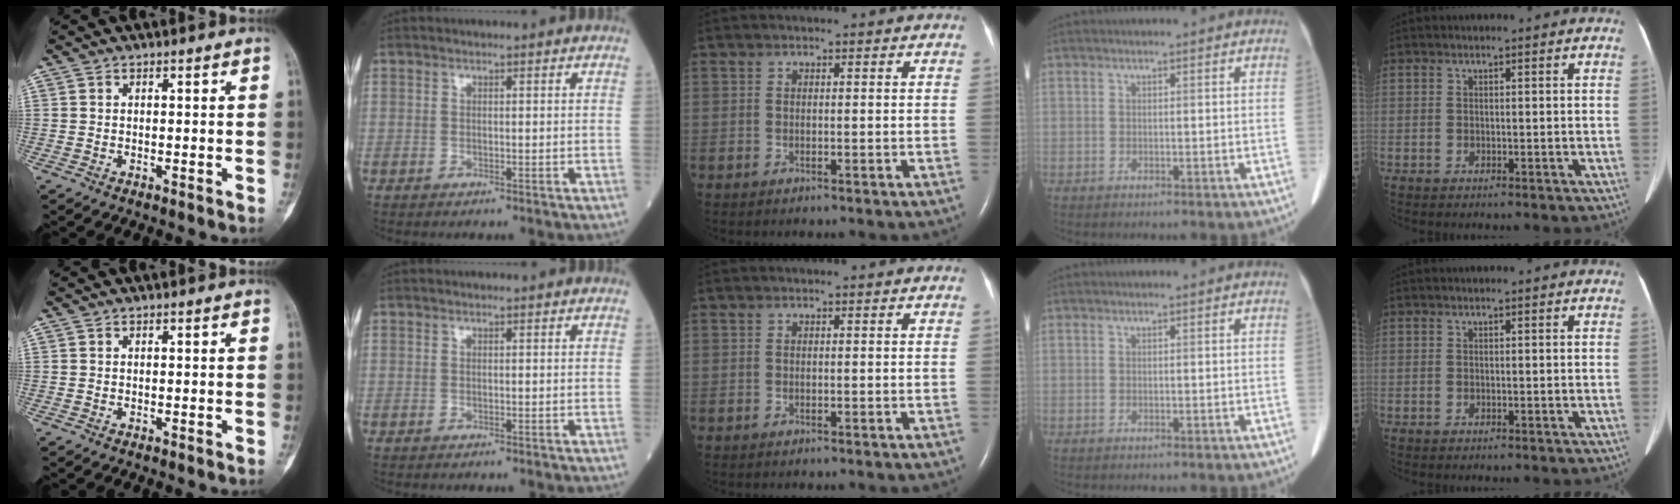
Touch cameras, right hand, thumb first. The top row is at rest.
{}